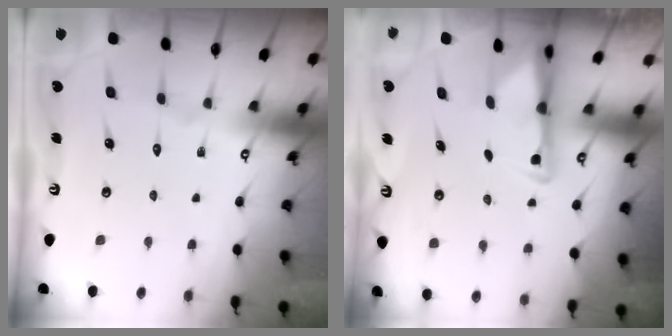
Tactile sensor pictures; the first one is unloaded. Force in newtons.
{"total": 2.8, "press": 2.8, "slide": 0.6}